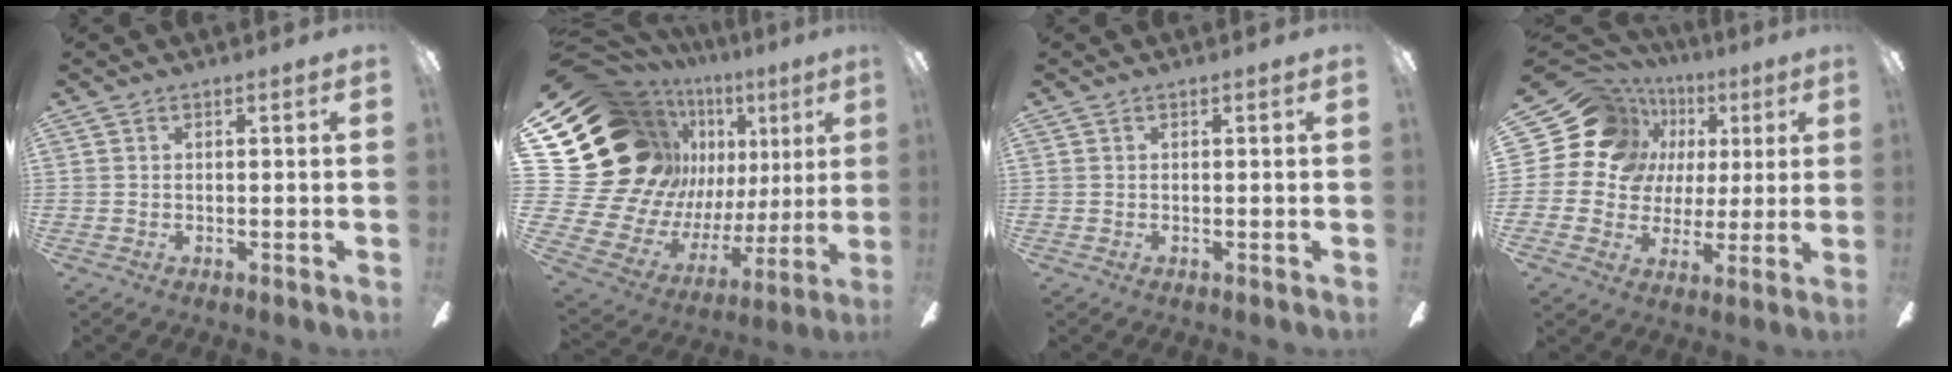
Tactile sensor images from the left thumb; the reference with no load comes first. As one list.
[{"total": 26.5, "force": [9.0, 20.0, 14.9], "torque": [-0.310, -0.103, 0.228]}, {"total": 0.0}, {"total": 17.2, "force": [4.1, 15.3, 6.6], "torque": [-0.118, -0.016, 0.090]}]